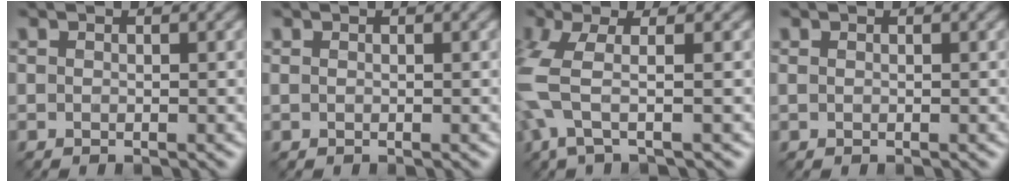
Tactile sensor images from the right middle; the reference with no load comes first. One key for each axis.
{"total": 0.0}
{"total": 4.4, "fx": -0.8, "fy": 0.7, "fz": 4.3, "tx": -0.110, "ty": -0.012, "tz": -0.022}
{"total": 0.0}